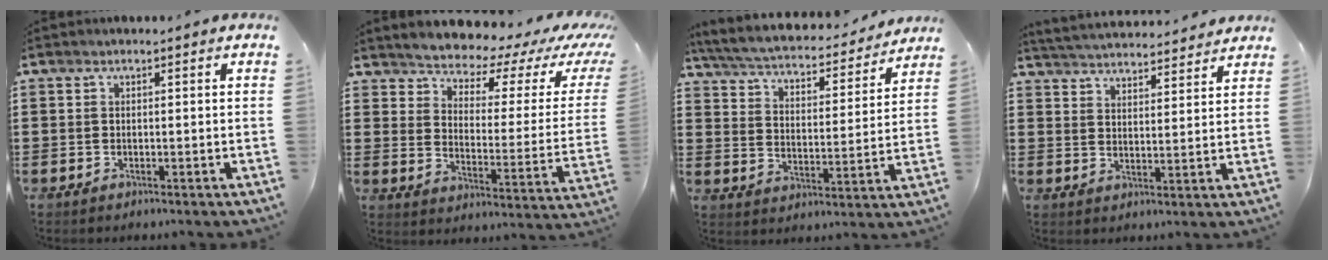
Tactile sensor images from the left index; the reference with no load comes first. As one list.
[{"total": 4.4, "force": [4.3, 0.7, 0.7], "torque": [-0.037, -0.045, 0.065]}, {"total": 4.3, "force": [4.0, 0.3, 1.5], "torque": [-0.051, -0.030, 0.060]}, {"total": 4.1, "force": [4.1, 0.0, 0.3], "torque": [-0.023, -0.026, 0.069]}]